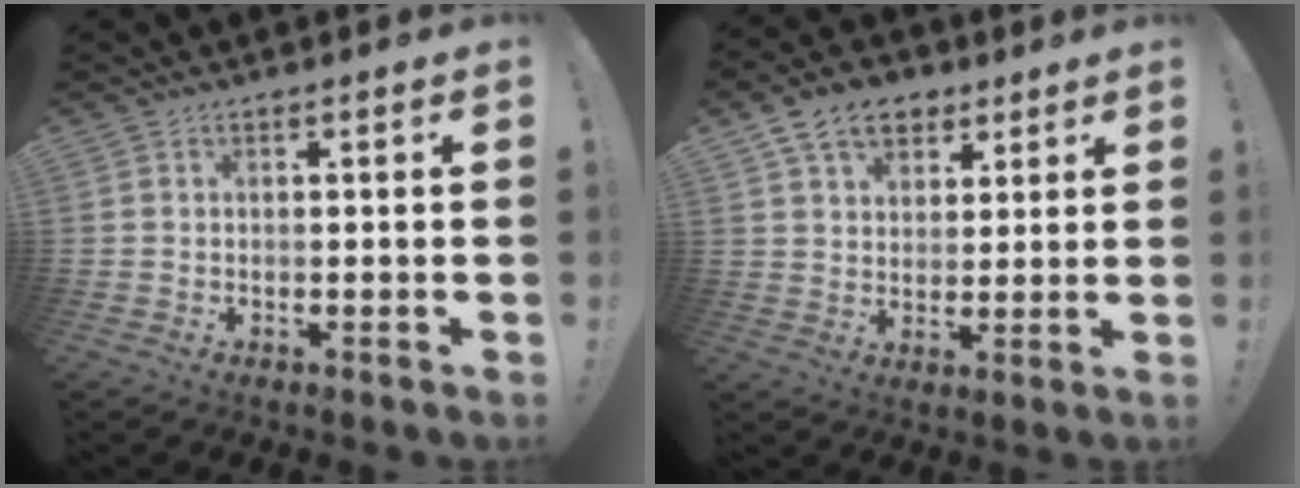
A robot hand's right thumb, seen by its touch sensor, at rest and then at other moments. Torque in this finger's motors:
{"motor_torque": [0.08, 0.10, 0.48, 0.47, 0.00]}